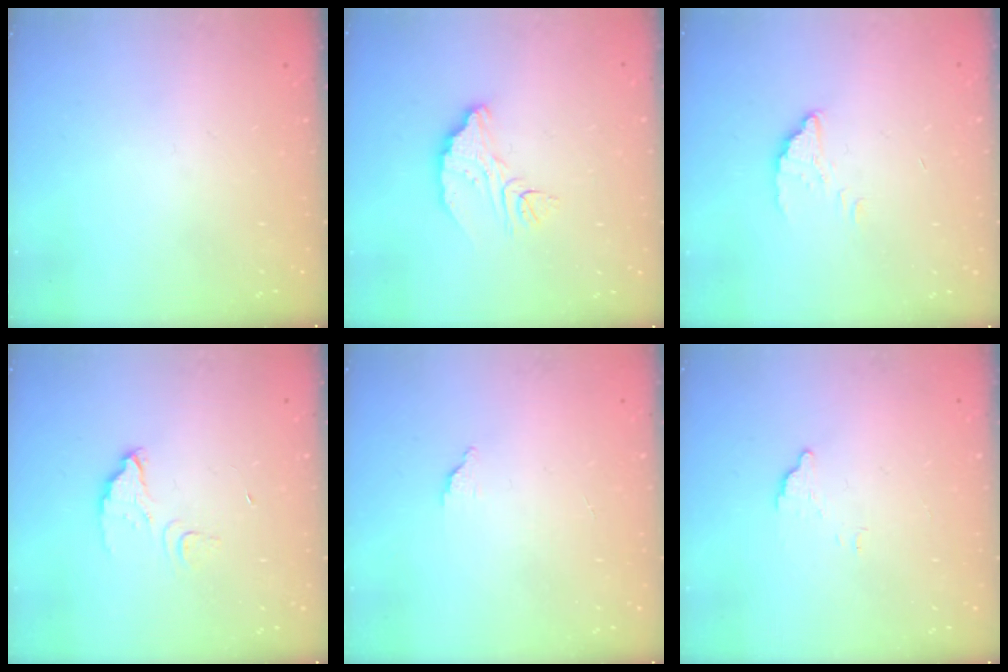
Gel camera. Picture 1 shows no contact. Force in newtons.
{"total": 8.9, "press": 8.9, "slide": 0.7}
{"total": 2.1, "press": 2.1, "slide": 0.2}
{"total": 3.1, "press": 3.1, "slide": 0.3}
{"total": 1.5, "press": 1.5, "slide": 0.1}
{"total": 3.6, "press": 3.6, "slide": 0.2}